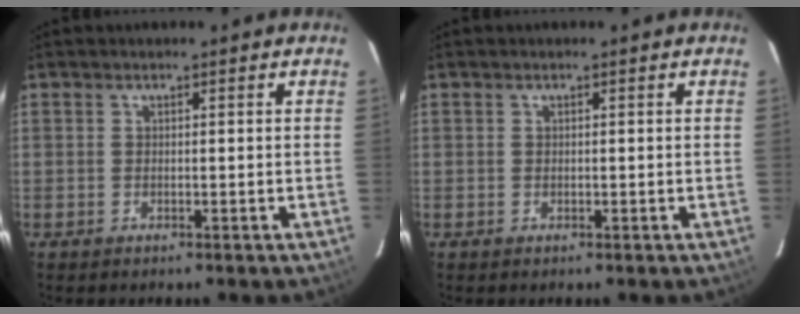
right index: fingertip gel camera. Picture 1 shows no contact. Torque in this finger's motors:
{"motor_torque": [-0.08, 0.07, -0.04, 0.00]}